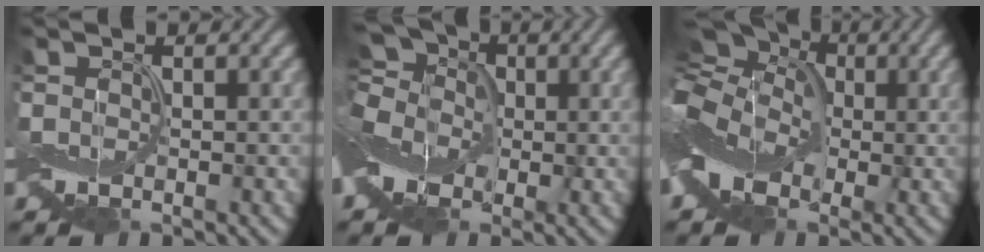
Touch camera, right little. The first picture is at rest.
{"total": 9.3, "force": [-0.4, 7.4, 5.7], "torque": [-0.123, 0.012, -0.029]}
{"total": 11.0, "force": [-0.2, 8.5, 7.0], "torque": [-0.130, 0.009, -0.023]}